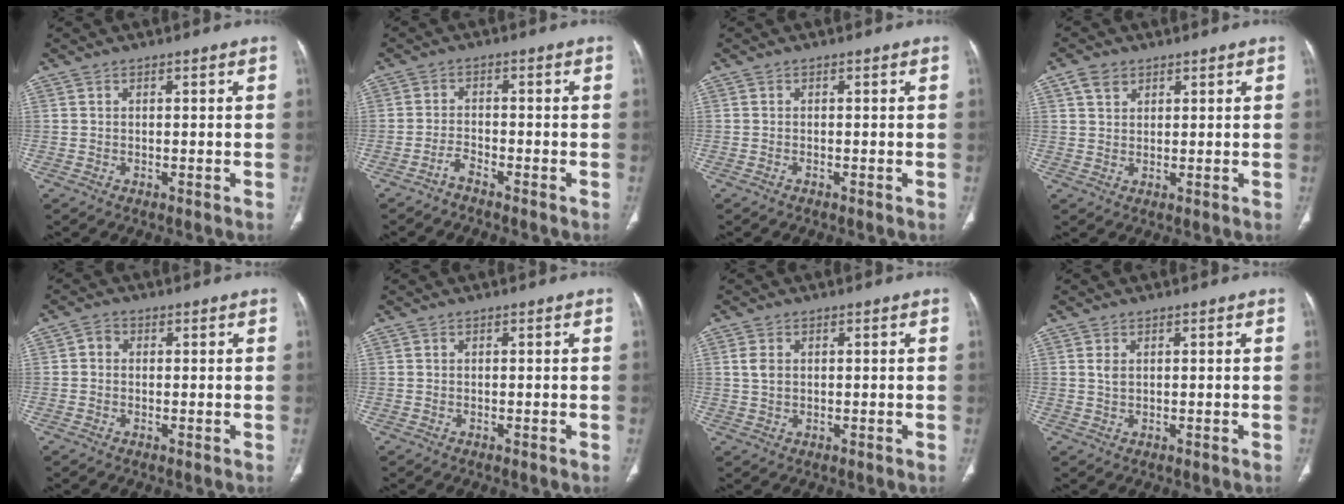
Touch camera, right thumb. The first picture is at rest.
{"total": 2.1, "force": [-2.0, 0.3, 0.8], "torque": [-0.019, 0.015, -0.041]}
{"total": 0.0}
{"total": 3.5, "force": [1.9, 2.4, 1.5], "torque": [-0.021, -0.004, 0.039]}
{"total": 1.9, "force": [0.1, 1.6, 1.0], "torque": [-0.006, 0.005, -0.005]}
{"total": 0.0}
{"total": 2.5, "force": [0.5, 1.8, 1.7], "torque": [-0.032, 0.000, 0.011]}
{"total": 1.3, "force": [0.4, 0.6, 1.0], "torque": [-0.019, 0.001, 0.011]}